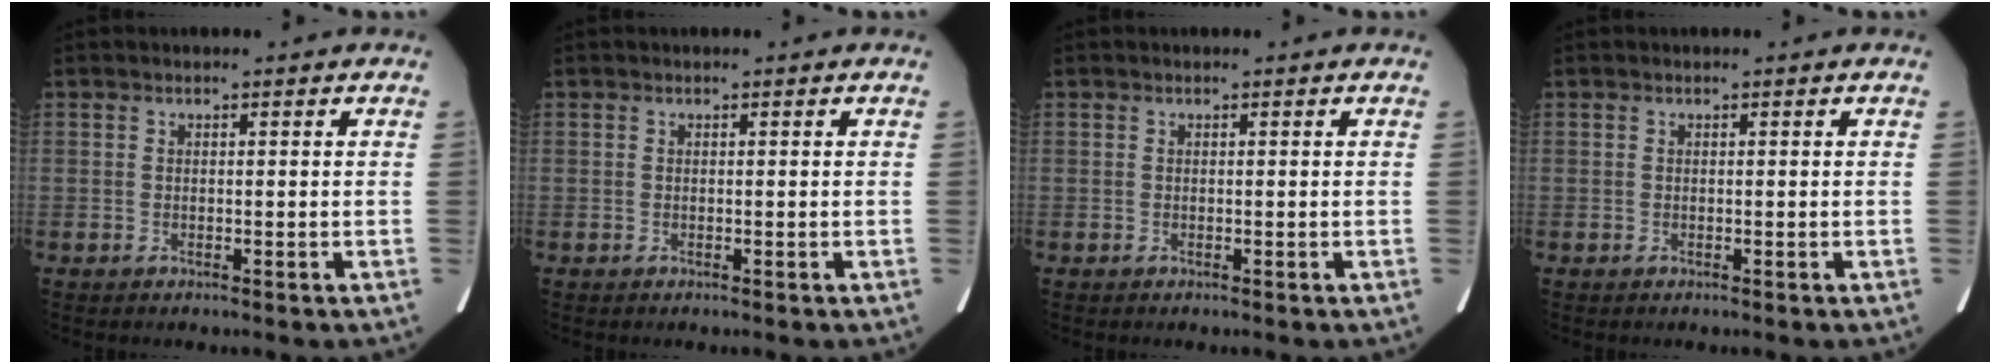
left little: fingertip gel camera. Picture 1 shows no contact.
{"total": 0.0}
{"total": 0.0}
{"total": 0.0}